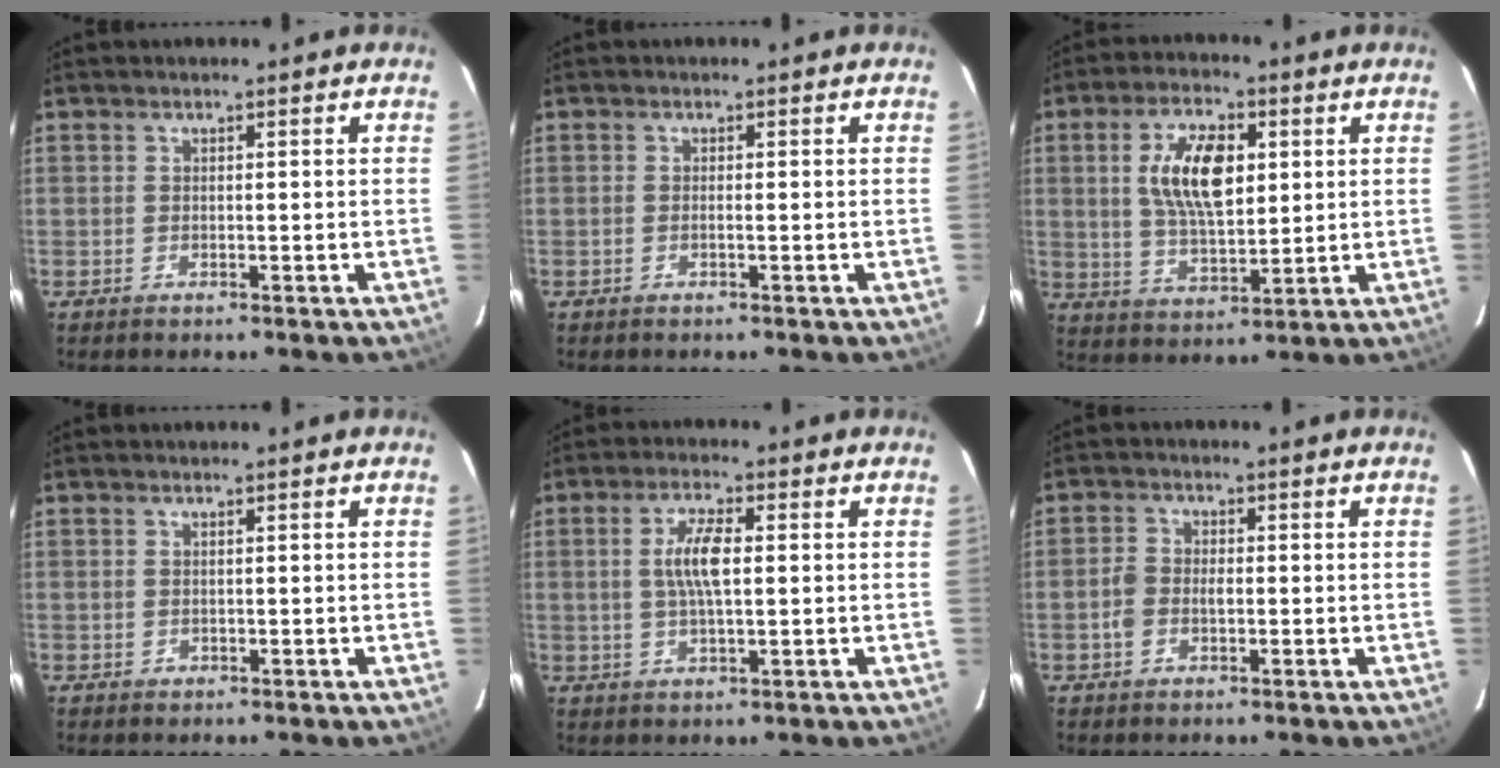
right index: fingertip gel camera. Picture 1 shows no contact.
{"total": 0.5, "force": [-0.2, -0.1, 0.4], "torque": [-0.008, 0.001, -0.006]}
{"total": 12.0, "force": [2.7, 5.5, 10.3], "torque": [-0.193, 0.009, 0.055]}
{"total": 0.6, "force": [-0.1, 0.6, 0.0], "torque": [0.003, 0.001, 0.001]}
{"total": 6.2, "force": [0.7, 1.8, 5.9], "torque": [-0.114, 0.006, 0.015]}
{"total": 3.3, "force": [-1.1, 2.4, 2.0], "torque": [-0.043, 0.006, -0.018]}